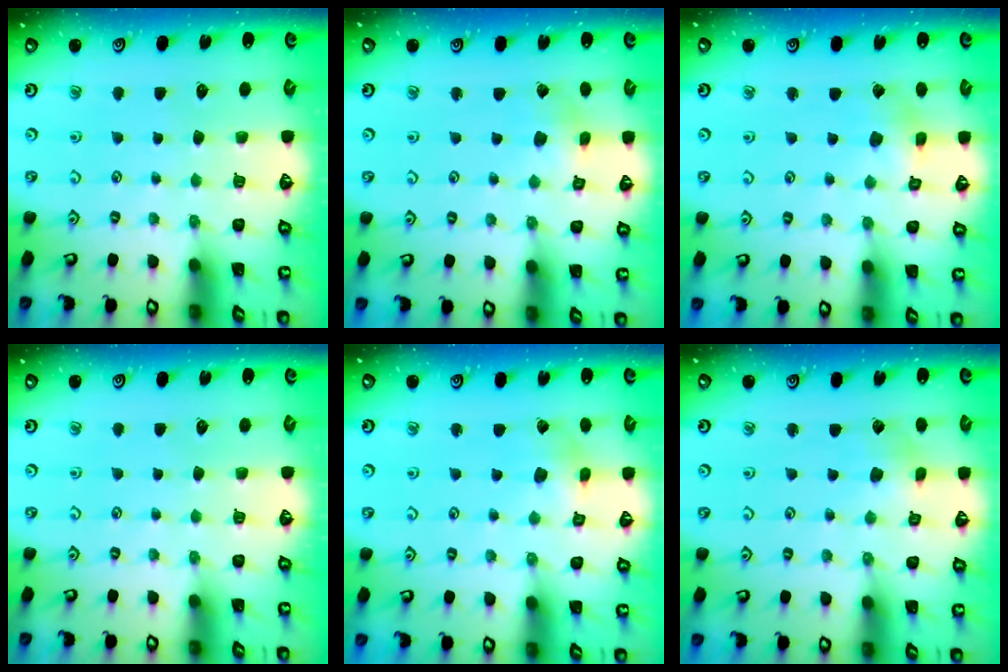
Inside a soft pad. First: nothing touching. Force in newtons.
{"total": 2.6, "press": 2.6, "slide": 0.2}
{"total": 2.6, "press": 2.6, "slide": 0.3}
{"total": 0.0}
{"total": 3.0, "press": 2.9, "slide": 0.5}
{"total": 3.0, "press": 3.0, "slide": 0.2}